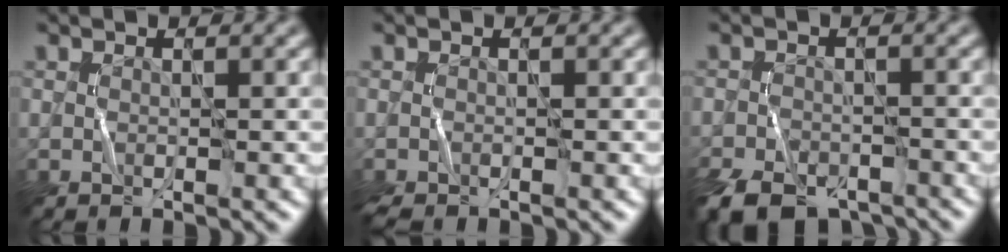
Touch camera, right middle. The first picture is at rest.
{"total": 0.7, "force": [-0.6, 0.1, 0.3], "torque": [-0.009, 0.001, -0.013]}
{"total": 6.9, "force": [-5.6, 3.2, 2.5], "torque": [-0.044, -0.020, -0.093]}